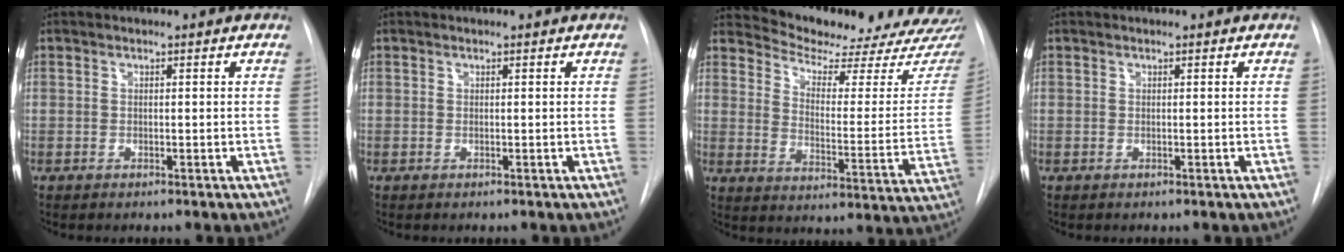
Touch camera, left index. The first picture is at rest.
{"total": 0.0}
{"total": 20.9, "force": [19.8, 2.2, 6.3], "torque": [-0.088, -0.099, 0.246]}
{"total": 0.0}